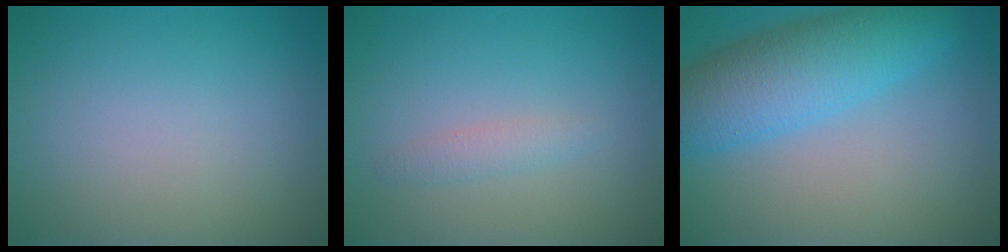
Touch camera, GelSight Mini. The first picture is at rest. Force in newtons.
{"total": 1.2, "press": 1.2, "slide": 0.0}
{"total": 7.5, "press": 7.5, "slide": 0.4}